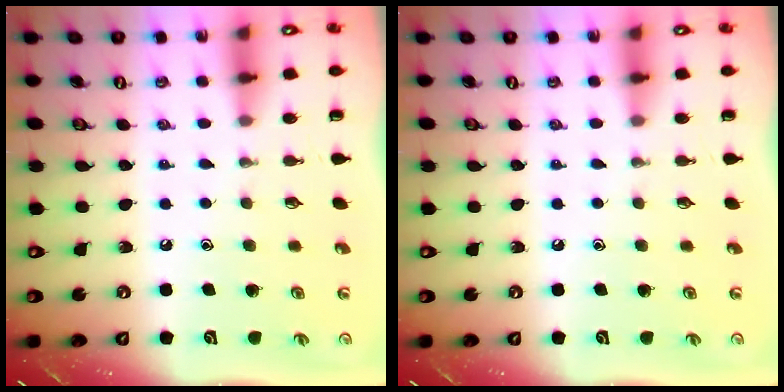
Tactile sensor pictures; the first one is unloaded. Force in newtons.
{"total": 0.0}